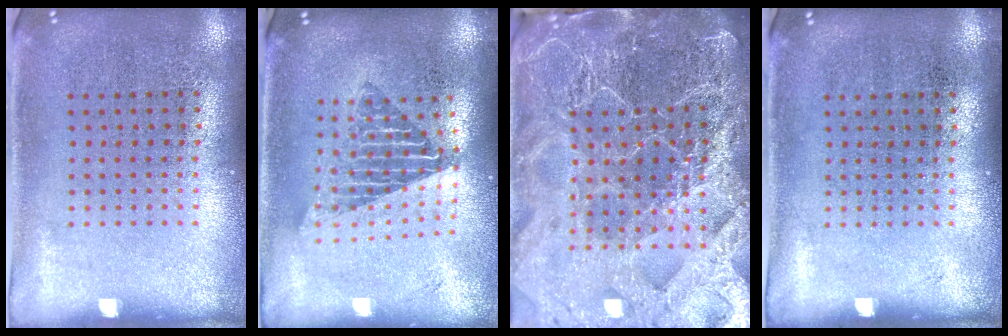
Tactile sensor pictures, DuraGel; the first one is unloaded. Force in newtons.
{"total": 1.7, "press": 1.4, "slide": 1.0}
{"total": 6.2, "press": 5.3, "slide": 3.1}
{"total": 0.0}